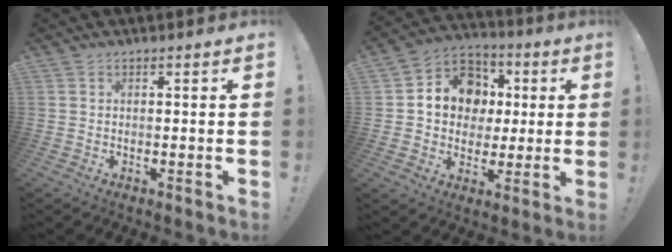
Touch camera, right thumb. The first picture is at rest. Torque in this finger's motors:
{"motor_torque": [1.84, 1.69, 0.41, -0.11, 0.00]}